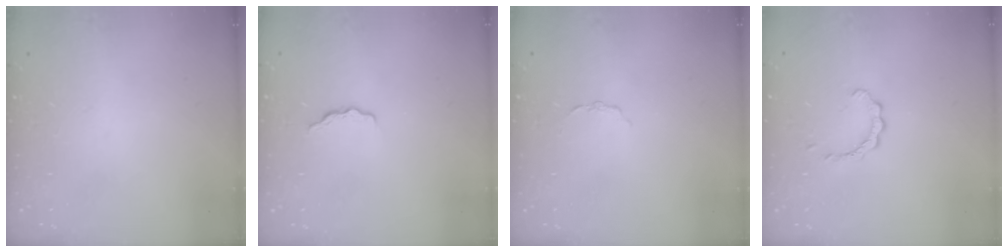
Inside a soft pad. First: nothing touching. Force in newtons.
{"total": 3.2, "press": 3.2, "slide": 0.5}
{"total": 2.0, "press": 2.0, "slide": 0.3}
{"total": 2.9, "press": 2.9, "slide": 0.3}